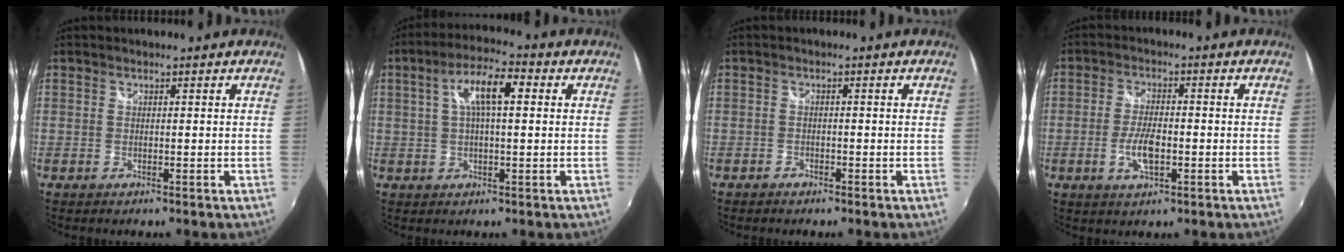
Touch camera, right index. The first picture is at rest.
{"total": 8.2, "force": [2.0, 2.5, 7.6], "torque": [-0.137, 0.018, 0.033]}
{"total": 1.4, "force": [-1.2, 0.6, 0.2], "torque": [-0.009, -0.003, -0.022]}
{"total": 5.8, "force": [-1.8, 2.2, 5.1], "torque": [-0.104, -0.001, -0.032]}